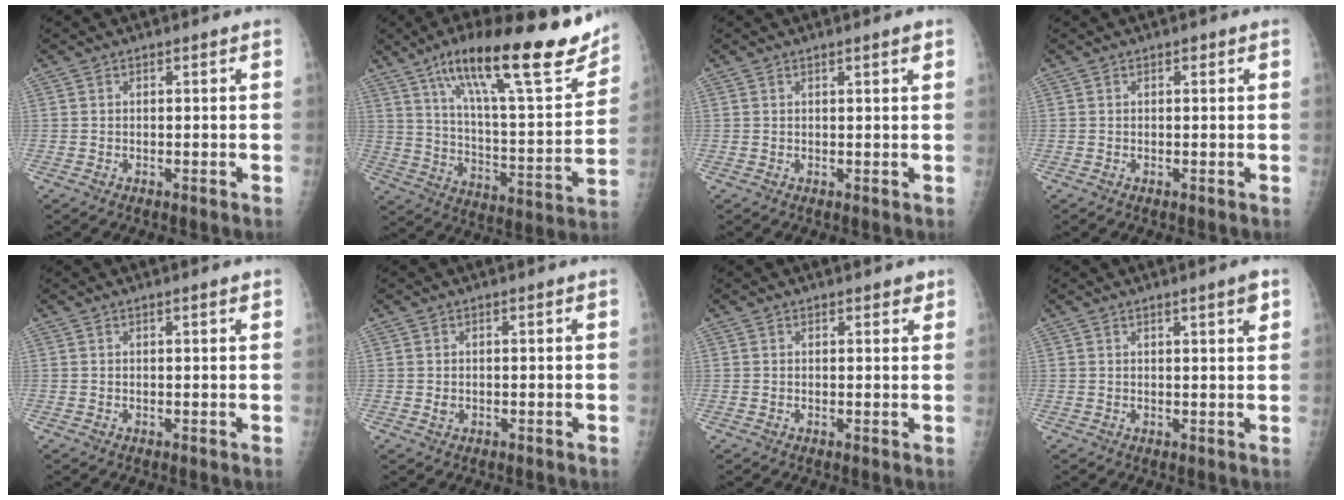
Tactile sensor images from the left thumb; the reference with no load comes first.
{"total": 27.7, "force": [17.5, 6.7, 20.3], "torque": [-0.284, -0.048, 0.280]}
{"total": 1.6, "force": [1.0, 0.2, 1.3], "torque": [-0.018, -0.004, 0.014]}
{"total": 0.8, "force": [0.4, 0.4, 0.5], "torque": [-0.002, 0.000, 0.004]}
{"total": 1.2, "force": [0.8, 0.2, 0.9], "torque": [-0.011, -0.002, 0.011]}
{"total": 0.9, "force": [0.2, 0.8, 0.5], "torque": [-0.003, -0.001, 0.005]}
{"total": 1.9, "force": [1.4, 0.9, 0.7], "torque": [0.009, -0.007, 0.013]}
{"total": 3.2, "force": [1.9, 0.4, 2.5], "torque": [-0.031, -0.010, 0.026]}